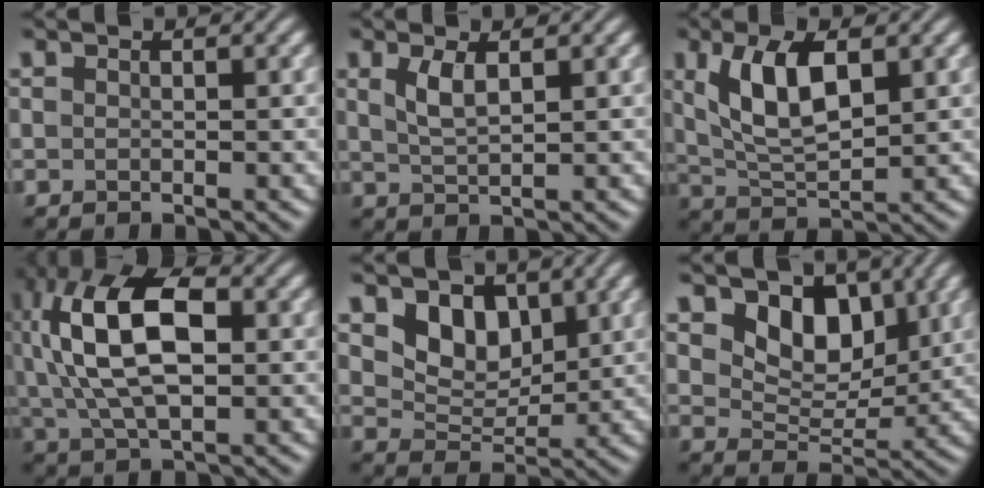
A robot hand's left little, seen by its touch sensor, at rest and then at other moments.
{"total": 2.4, "force": [1.0, 0.9, 2.0], "torque": [-0.045, -0.001, 0.023]}
{"total": 6.4, "force": [2.0, 2.9, 5.4], "torque": [-0.109, 0.002, 0.041]}
{"total": 12.0, "force": [2.1, 6.1, 10.1], "torque": [-0.201, 0.019, 0.032]}
{"total": 4.8, "force": [2.3, 3.3, 2.5], "torque": [-0.053, -0.021, 0.045]}
{"total": 5.3, "force": [2.4, 3.5, 3.2], "torque": [-0.058, -0.014, 0.034]}